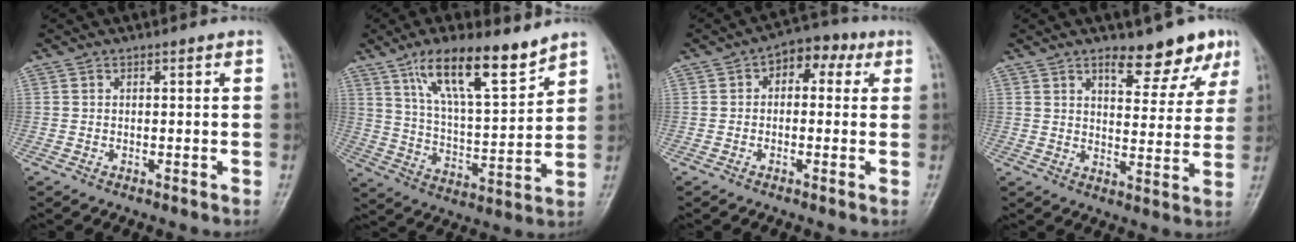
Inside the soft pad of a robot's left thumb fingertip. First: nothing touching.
{"total": 14.9, "force": [10.0, 4.2, 10.3], "torque": [-0.158, -0.055, 0.186]}
{"total": 6.5, "force": [1.8, 4.2, 4.6], "torque": [-0.028, 0.022, 0.012]}
{"total": 9.8, "force": [6.7, 4.0, 6.0], "torque": [-0.041, -0.040, 0.093]}